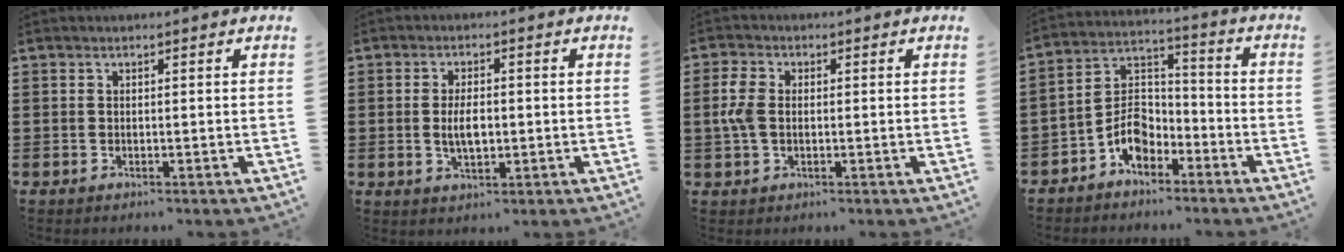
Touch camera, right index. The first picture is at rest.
{"total": 4.1, "force": [-0.3, 1.8, 3.6], "torque": [-0.059, 0.001, -0.008]}
{"total": 4.3, "force": [0.1, 2.8, 3.3], "torque": [-0.091, 0.003, -0.007]}
{"total": 6.8, "force": [-4.0, 4.1, 3.6], "torque": [-0.080, 0.012, -0.079]}